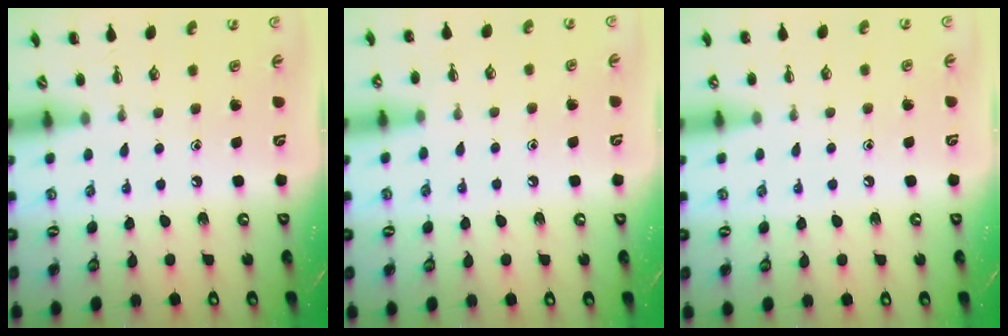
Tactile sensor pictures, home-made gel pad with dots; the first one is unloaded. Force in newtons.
{"total": 7.0, "press": 6.5, "slide": 2.4}
{"total": 3.7, "press": 3.5, "slide": 1.3}